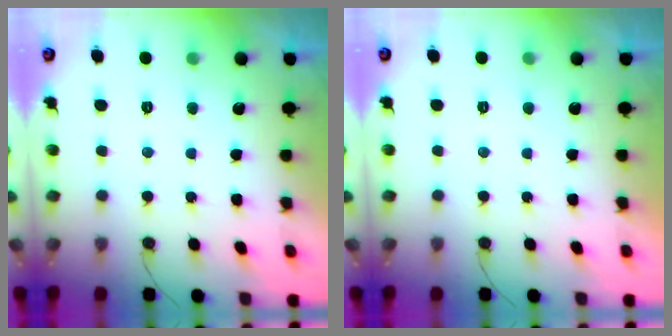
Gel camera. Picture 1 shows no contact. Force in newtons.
{"total": 1.8, "press": 1.8, "slide": 0.0}